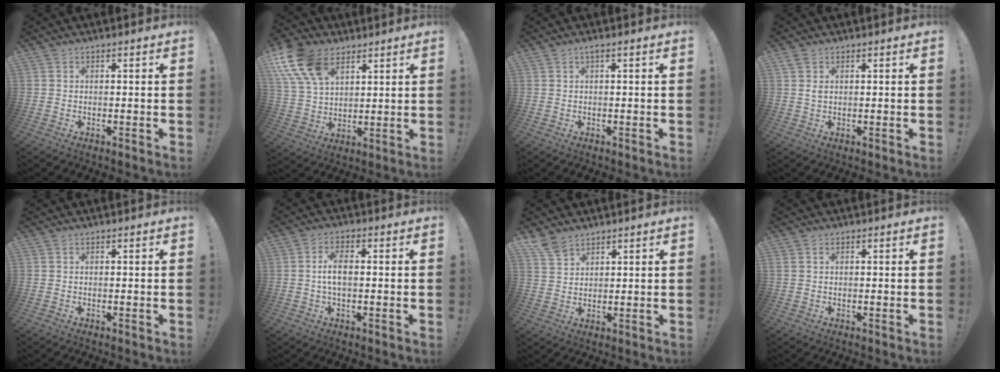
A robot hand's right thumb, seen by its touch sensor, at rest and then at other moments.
{"total": 15.8, "force": [8.4, 9.7, 9.2], "torque": [-0.196, -0.036, 0.159]}
{"total": 1.1, "force": [0.1, -0.1, 1.1], "torque": [-0.026, 0.003, 0.002]}
{"total": 2.0, "force": [1.0, 1.3, 1.2], "torque": [-0.026, 0.001, 0.019]}
{"total": 0.0}
{"total": 5.6, "force": [0.1, 2.5, 5.0], "torque": [-0.088, 0.005, -0.001]}
{"total": 5.7, "force": [4.6, 2.5, 2.1], "torque": [-0.031, -0.029, 0.087]}
{"total": 1.1, "force": [0.4, 0.8, 0.6], "torque": [-0.018, 0.005, 0.009]}